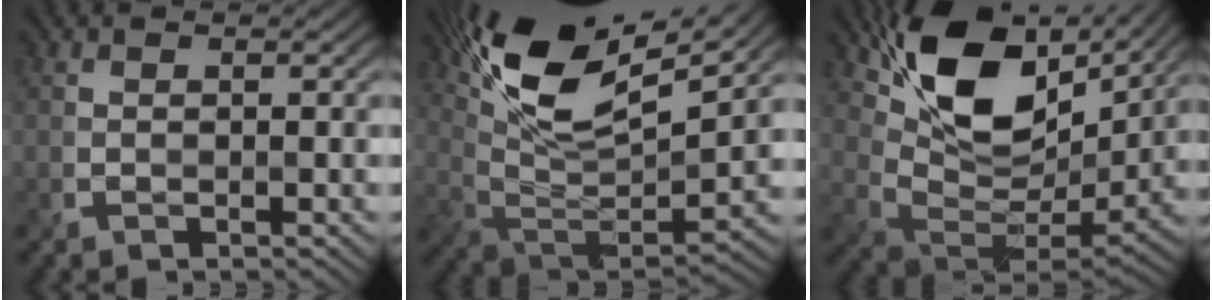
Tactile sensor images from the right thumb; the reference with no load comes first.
{"total": 16.8, "force": [10.0, 6.3, 11.9], "torque": [-0.256, 0.024, 0.169]}
{"total": 14.2, "force": [8.2, 7.4, 8.9], "torque": [-0.173, 0.005, 0.151]}